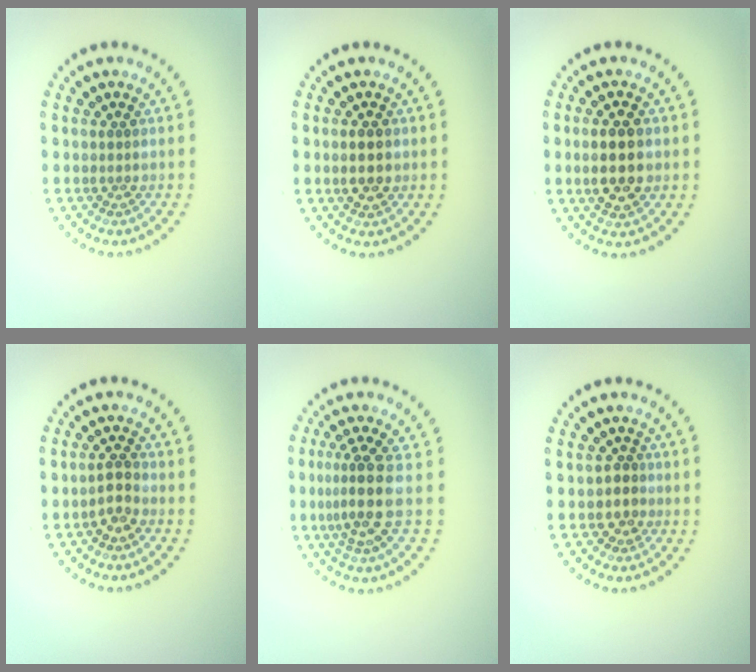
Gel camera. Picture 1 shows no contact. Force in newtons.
{"total": 2.4, "press": 2.4, "slide": 0.1}
{"total": 4.2, "press": 4.2, "slide": 0.0}
{"total": 1.9, "press": 1.8, "slide": 0.7}
{"total": 3.4, "press": 2.4, "slide": 2.3}
{"total": 1.5, "press": 1.2, "slide": 0.9}